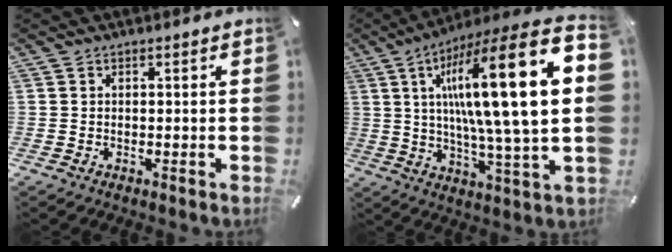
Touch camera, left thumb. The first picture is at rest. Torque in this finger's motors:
{"motor_torque": [2.58, 2.43, 2.77, 0.00, 1.05]}